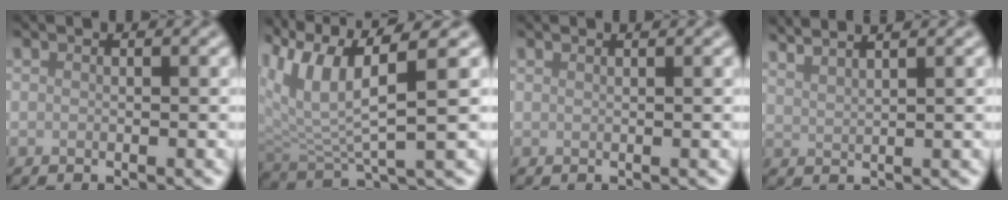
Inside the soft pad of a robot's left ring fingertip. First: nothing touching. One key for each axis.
{"total": 7.5, "fx": 2.9, "fy": 2.4, "fz": 6.5, "tx": -0.142, "ty": 0.002, "tz": 0.056}
{"total": 0.6, "fx": 0.5, "fy": 0.1, "fz": 0.3, "tx": -0.001, "ty": 0.000, "tz": 0.005}
{"total": 4.1, "fx": 3.4, "fy": 1.1, "fz": 2.1, "tx": -0.012, "ty": 0.022, "tz": 0.031}